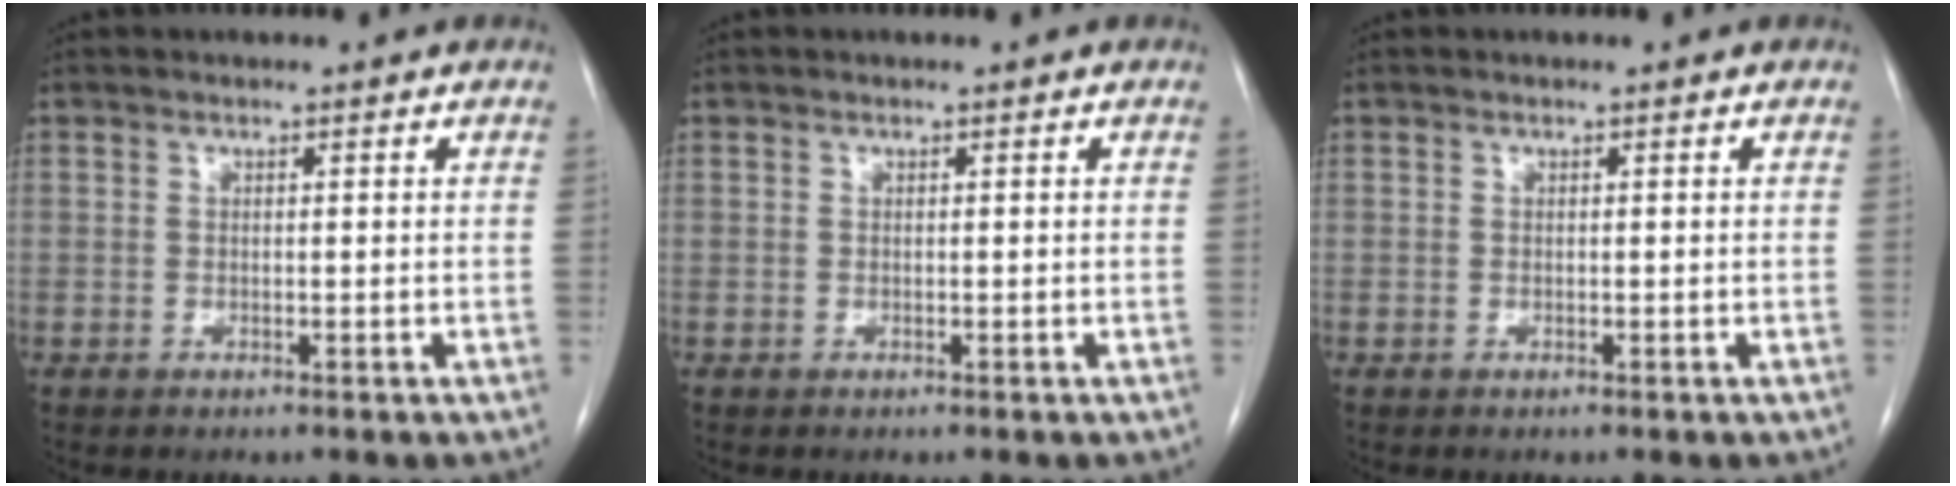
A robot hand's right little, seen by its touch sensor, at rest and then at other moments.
{"total": 0.0}
{"total": 0.0}